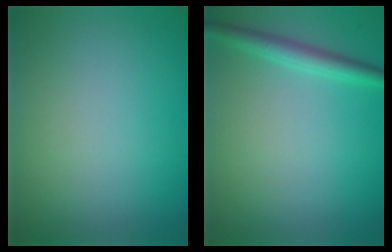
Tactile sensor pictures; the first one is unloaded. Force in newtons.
{"total": 2.2, "press": 2.2, "slide": 0.1}